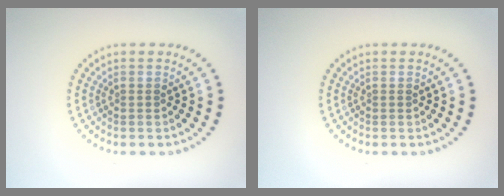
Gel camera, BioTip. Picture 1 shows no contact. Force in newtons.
{"total": 0.0}